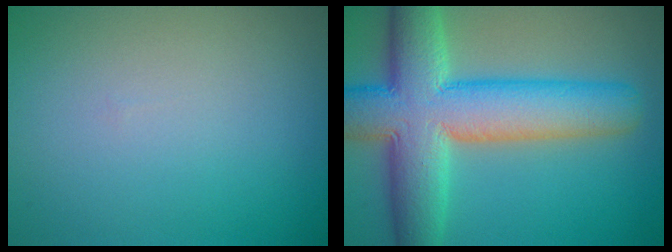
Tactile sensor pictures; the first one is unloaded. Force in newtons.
{"total": 11.7, "press": 11.7, "slide": 0.6}